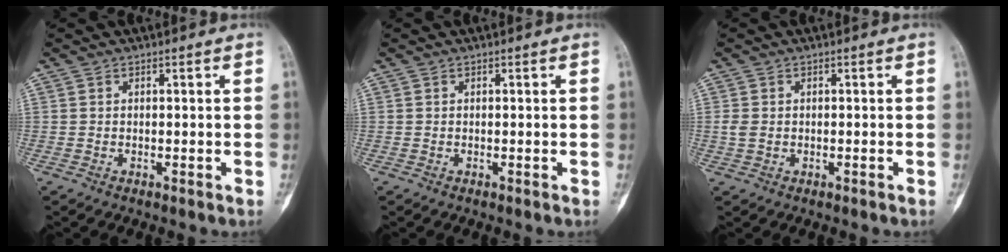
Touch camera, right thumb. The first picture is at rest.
{"total": 0.0}
{"total": 1.8, "force": [-0.2, 1.3, 1.2], "torque": [-0.028, 0.005, -0.006]}